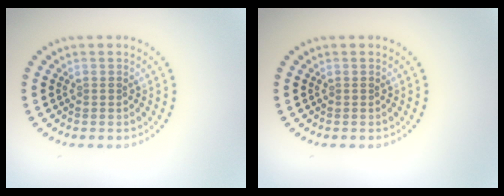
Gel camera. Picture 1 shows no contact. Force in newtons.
{"total": 0.0}